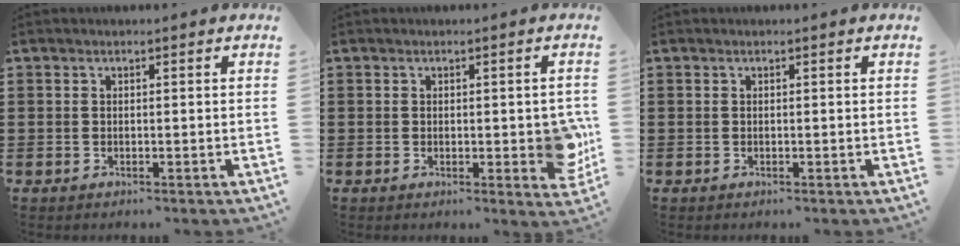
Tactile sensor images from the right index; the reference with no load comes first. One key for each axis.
{"total": 4.3, "fx": -0.2, "fy": 1.5, "fz": 4.0, "tx": -0.042, "ty": -0.006, "tz": -0.007}
{"total": 0.0}